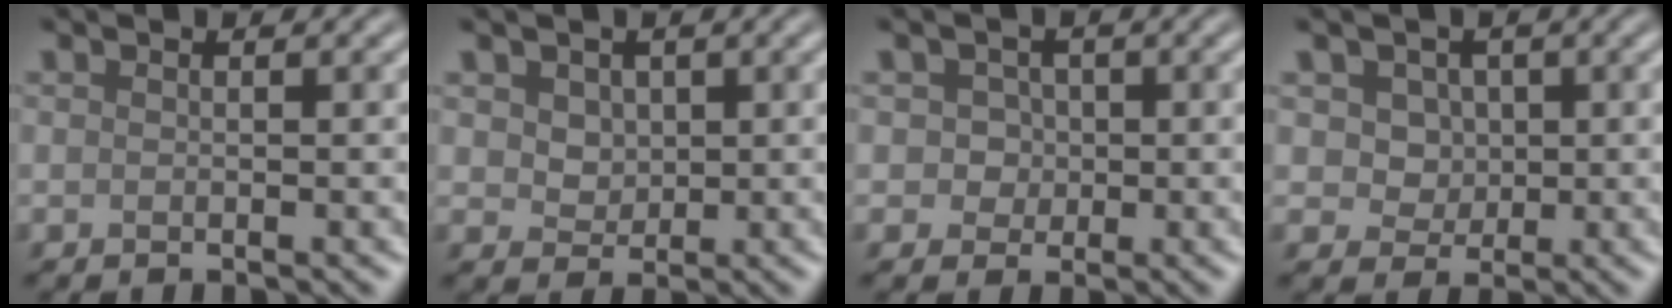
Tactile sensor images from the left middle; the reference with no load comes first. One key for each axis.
{"total": 3.1, "fx": 1.4, "fy": 2.3, "fz": 1.5, "tx": -0.043, "ty": 0.002, "tz": 0.034}
{"total": 2.6, "fx": 0.6, "fy": 2.3, "fz": 1.1, "tx": -0.002, "ty": 0.014, "tz": 0.003}
{"total": 4.6, "fx": 1.9, "fy": 3.6, "fz": 2.1, "tx": -0.040, "ty": 0.004, "tz": 0.026}